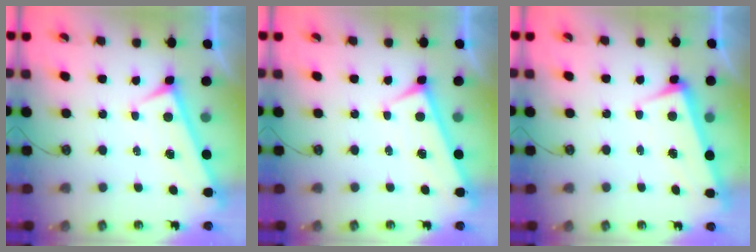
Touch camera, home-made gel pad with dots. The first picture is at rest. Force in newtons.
{"total": 1.4, "press": 1.3, "slide": 0.5}
{"total": 3.4, "press": 3.4, "slide": 0.6}